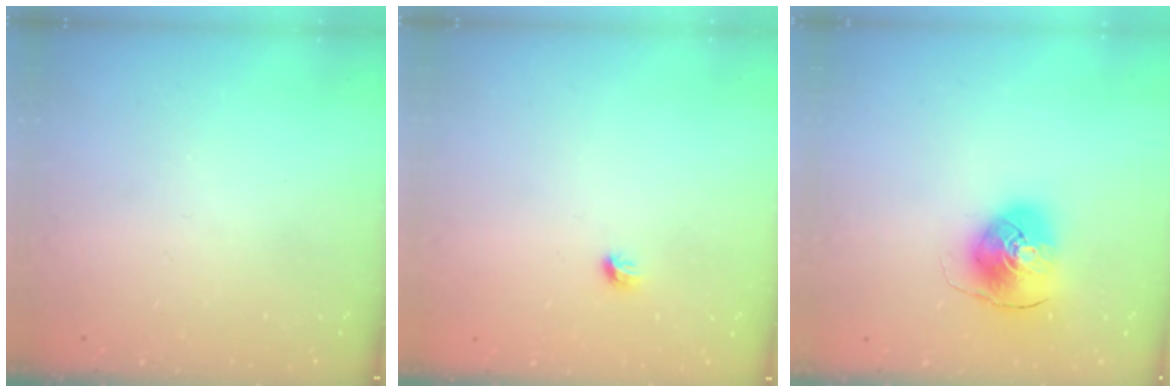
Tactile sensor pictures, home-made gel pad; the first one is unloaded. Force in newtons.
{"total": 3.9, "press": 3.8, "slide": 0.9}
{"total": 9.7, "press": 9.6, "slide": 1.3}